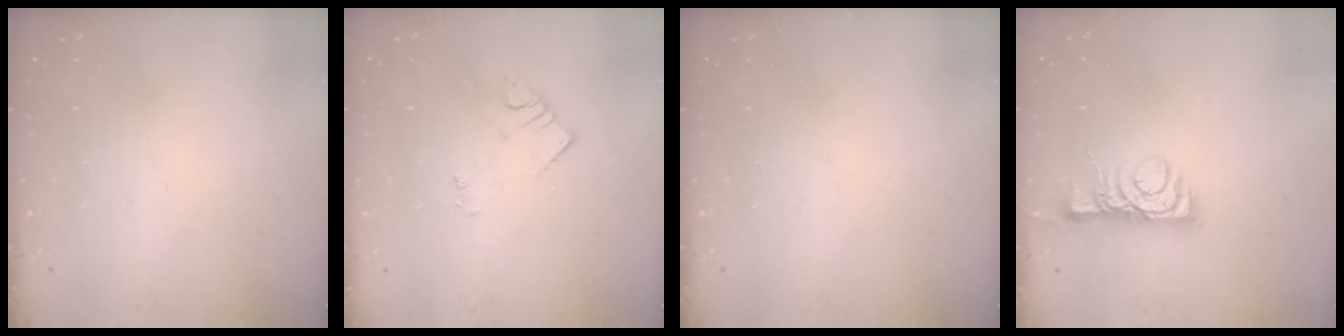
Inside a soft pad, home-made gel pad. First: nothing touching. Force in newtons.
{"total": 3.6, "press": 3.6, "slide": 0.4}
{"total": 0.0}
{"total": 7.0, "press": 7.0, "slide": 0.9}